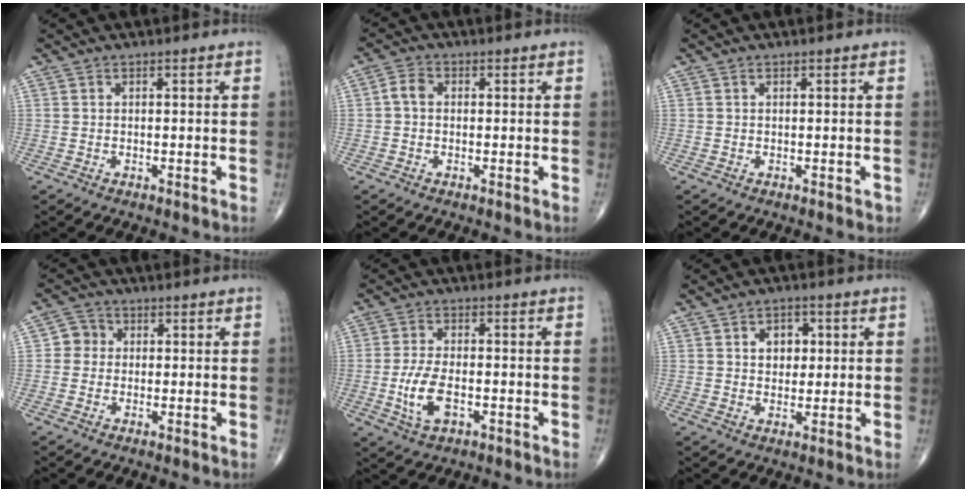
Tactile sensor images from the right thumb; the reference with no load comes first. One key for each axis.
{"total": 2.8, "fx": 0.0, "fy": 2.1, "fz": 1.9, "tx": -0.034, "ty": 0.009, "tz": -0.006}
{"total": 0.6, "fx": 0.0, "fy": 0.4, "fz": 0.4, "tx": -0.003, "ty": 0.003, "tz": 0.002}
{"total": 3.5, "fx": 0.1, "fy": 3.3, "fz": 1.1, "tx": 0.003, "ty": 0.008, "tz": -0.007}
{"total": 7.4, "fx": -2.0, "fy": 3.7, "fz": 6.1, "tx": -0.127, "ty": 0.006, "tz": -0.034}
{"total": 5.2, "fx": 1.3, "fy": 3.9, "fz": 3.2, "tx": -0.018, "ty": -0.003, "tz": 0.017}